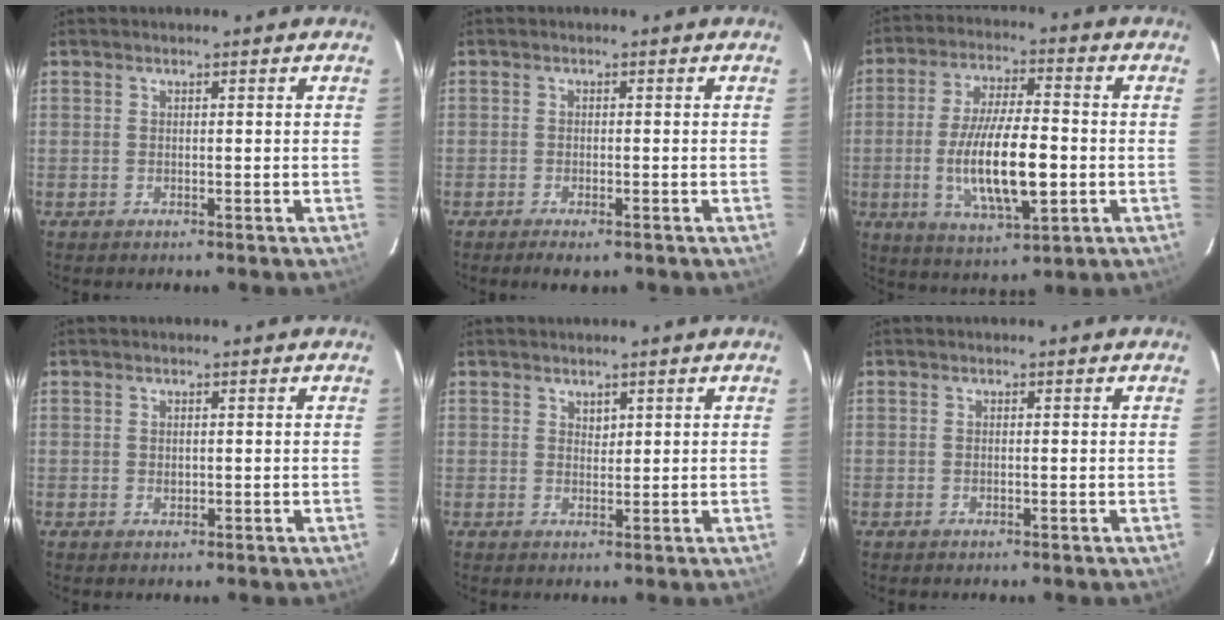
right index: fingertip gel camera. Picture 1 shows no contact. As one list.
[{"total": 2.6, "force": [-1.8, 0.8, 1.7], "torque": [-0.033, -0.009, -0.030]}, {"total": 14.7, "force": [-2.6, 4.5, 13.7], "torque": [-0.264, -0.014, -0.039]}, {"total": 0.8, "force": [0.2, 0.6, 0.4], "torque": [-0.006, 0.002, 0.005]}, {"total": 1.4, "force": [1.1, 0.8, 0.4], "torque": [-0.002, 0.001, 0.019]}, {"total": 0.0}]